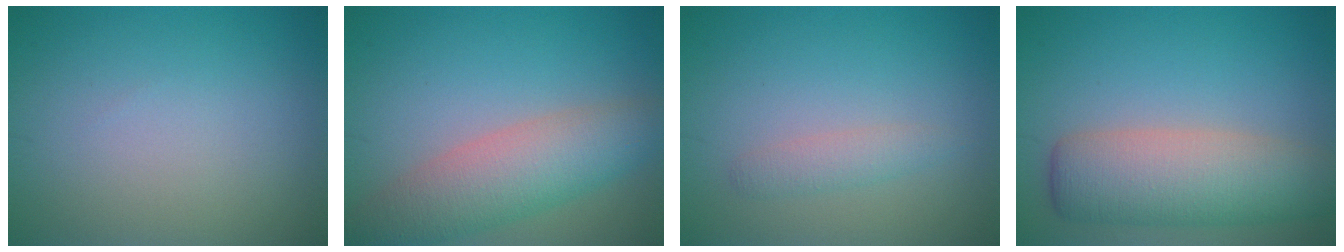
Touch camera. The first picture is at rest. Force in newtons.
{"total": 6.3, "press": 6.3, "slide": 0.4}
{"total": 1.6, "press": 1.6, "slide": 0.0}
{"total": 7.3, "press": 7.3, "slide": 0.4}